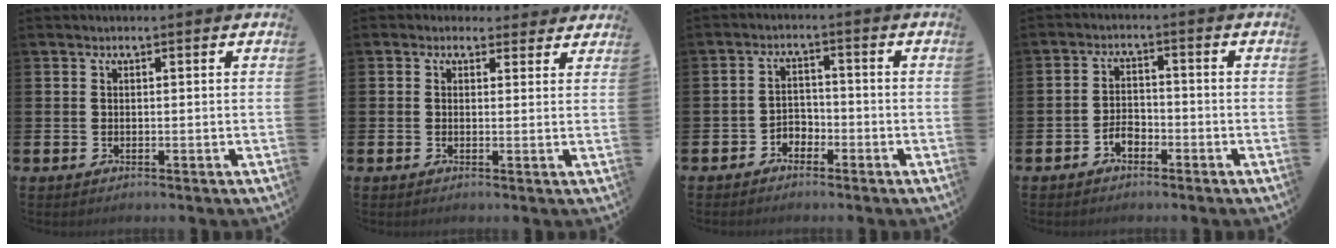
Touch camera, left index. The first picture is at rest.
{"total": 1.9, "force": [1.6, 1.0, 0.0], "torque": [0.008, -0.006, 0.025]}
{"total": 2.5, "force": [-2.2, 1.3, 0.1], "torque": [-0.015, 0.005, -0.048]}
{"total": 2.5, "force": [-1.7, 1.5, 1.1], "torque": [-0.029, 0.010, -0.035]}